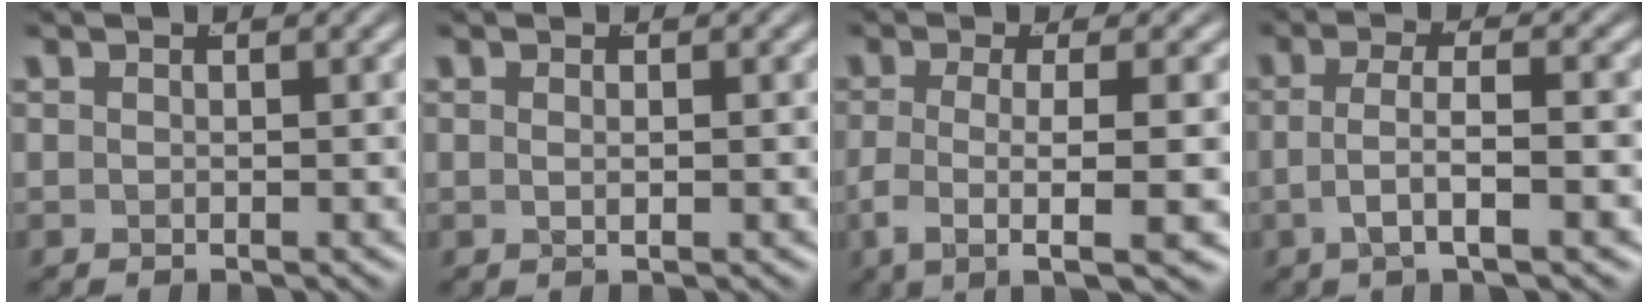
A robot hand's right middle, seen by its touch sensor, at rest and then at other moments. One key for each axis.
{"total": 0.7, "fx": -0.1, "fy": -0.3, "fz": 0.6, "tx": -0.011, "ty": -0.005, "tz": 0.003}
{"total": 6.0, "fx": -2.3, "fy": 1.5, "fz": 5.3, "tx": -0.093, "ty": -0.022, "tz": -0.027}
{"total": 3.6, "fx": -1.3, "fy": 1.2, "fz": 3.2, "tx": -0.060, "ty": -0.008, "tz": -0.022}